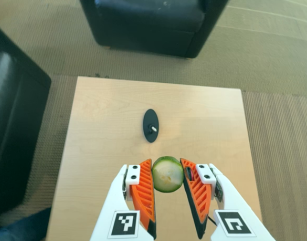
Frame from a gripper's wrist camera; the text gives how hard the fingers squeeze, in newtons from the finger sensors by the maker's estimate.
{"total": 9.2, "left": 9.1, "right": 9.3}